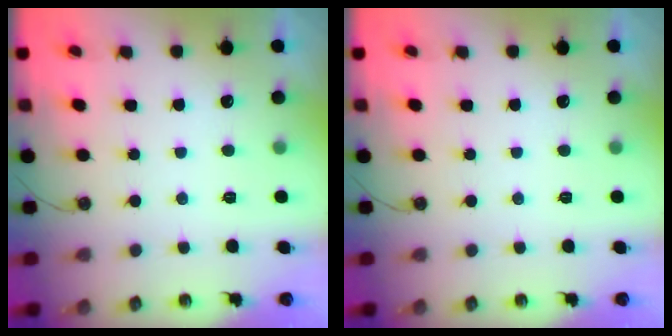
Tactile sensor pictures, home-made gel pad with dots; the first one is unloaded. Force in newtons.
{"total": 0.0}